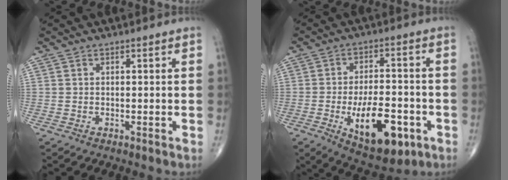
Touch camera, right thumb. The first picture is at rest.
{"total": 15.3, "force": [-5.3, 7.2, 12.4], "torque": [-0.172, 0.016, -0.071]}